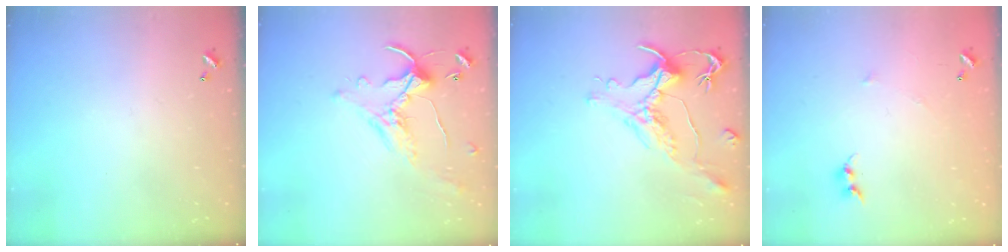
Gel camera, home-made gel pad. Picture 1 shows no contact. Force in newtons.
{"total": 1.7, "press": 1.5, "slide": 0.8}
{"total": 1.7, "press": 1.1, "slide": 1.2}
{"total": 5.2, "press": 5.1, "slide": 0.8}